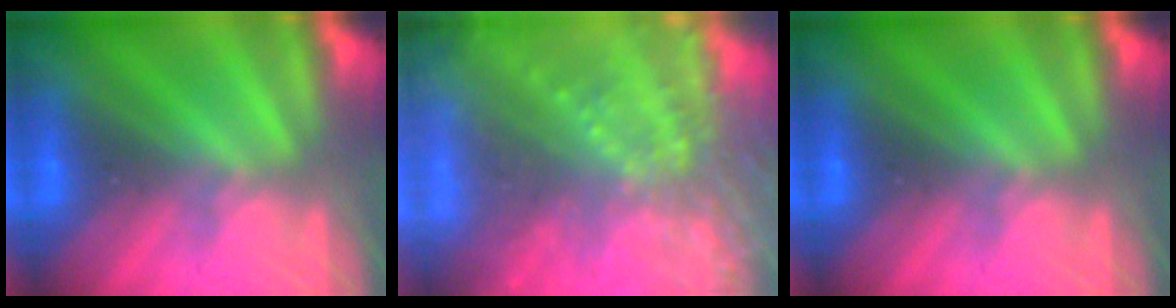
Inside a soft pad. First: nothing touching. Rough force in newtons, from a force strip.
{"total": 6.7}
{"total": 0.0}